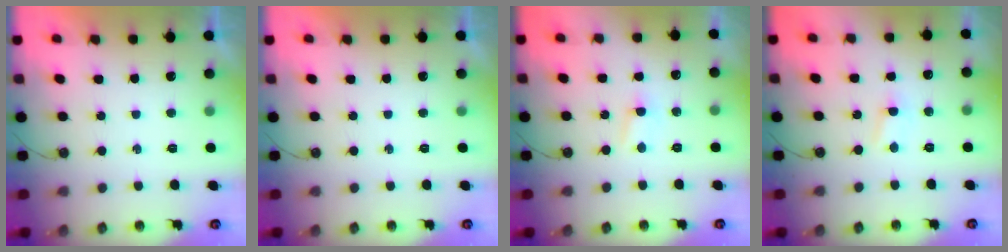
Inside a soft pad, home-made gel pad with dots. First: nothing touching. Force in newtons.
{"total": 0.0}
{"total": 2.8, "press": 2.8, "slide": 0.2}
{"total": 2.8, "press": 2.8, "slide": 0.4}